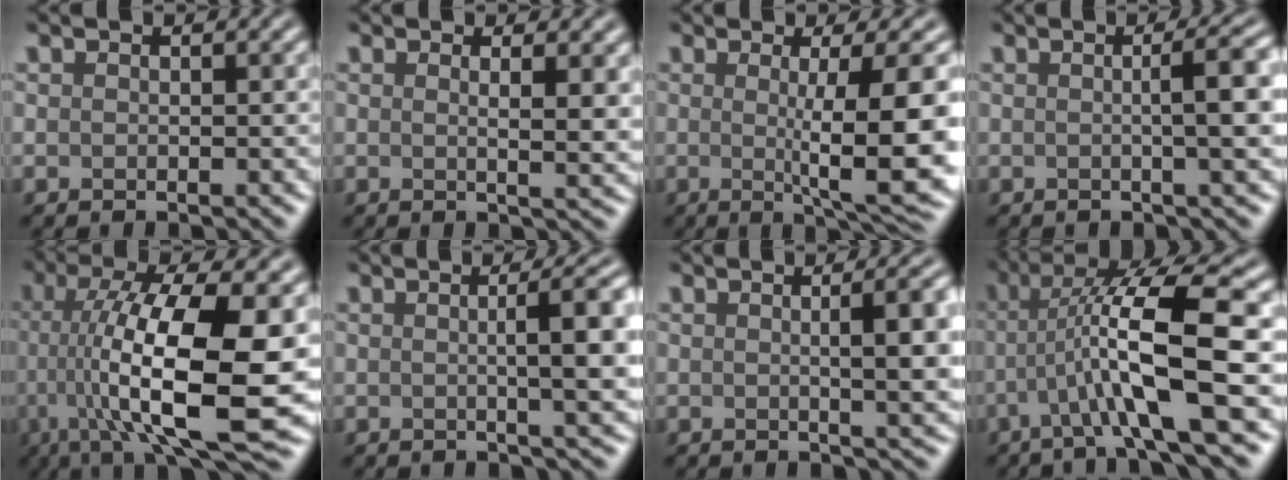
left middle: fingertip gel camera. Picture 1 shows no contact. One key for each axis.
{"total": 3.4, "fx": 0.9, "fy": 1.1, "fz": 3.1, "tx": -0.032, "ty": 0.006, "tz": 0.006}
{"total": 9.7, "fx": -0.4, "fy": 1.9, "fz": 9.5, "tx": -0.122, "ty": -0.007, "tz": -0.004}
{"total": 5.2, "fx": 0.3, "fy": 1.2, "fz": 5.1, "tx": -0.056, "ty": 0.015, "tz": 0.002}
{"total": 13.3, "fx": -1.0, "fy": 3.7, "fz": 12.8, "tx": -0.210, "ty": -0.001, "tz": -0.010}
{"total": 6.9, "fx": 0.6, "fy": 1.8, "fz": 6.7, "tx": -0.069, "ty": 0.012, "tz": 0.010}
{"total": 7.6, "fx": 0.8, "fy": 2.5, "fz": 7.1, "tx": -0.054, "ty": 0.017, "tz": 0.005}
{"total": 9.5, "fx": -1.3, "fy": 1.9, "fz": 9.2, "tx": -0.161, "ty": 0.015, "tz": -0.029}